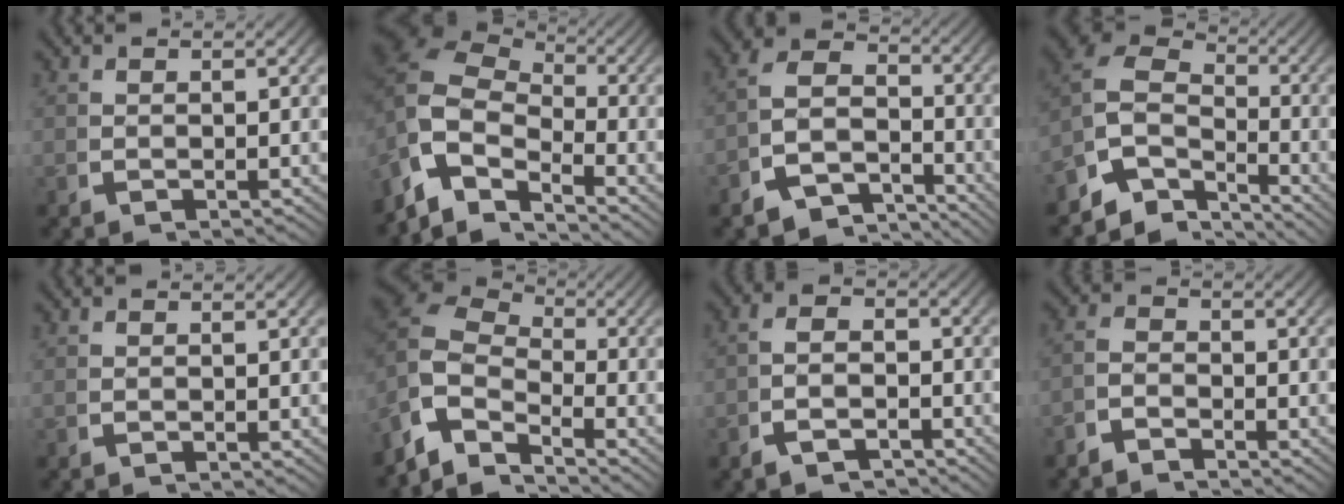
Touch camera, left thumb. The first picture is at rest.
{"total": 12.4, "force": [0.2, 9.2, 8.4], "torque": [-0.176, -0.018, -0.007]}
{"total": 9.7, "force": [-3.1, 7.5, 5.3], "torque": [-0.080, -0.027, -0.061]}
{"total": 11.0, "force": [0.1, 8.4, 7.2], "torque": [-0.144, -0.012, -0.009]}
{"total": 0.0}
{"total": 11.1, "force": [0.6, 8.5, 7.2], "torque": [-0.153, -0.014, -0.003]}
{"total": 3.3, "force": [-2.2, 1.7, 1.6], "torque": [-0.028, -0.008, -0.038]}
{"total": 2.2, "force": [-1.8, 1.1, 0.5], "torque": [-0.004, -0.008, -0.038]}